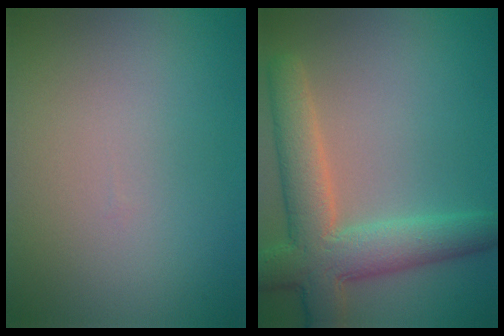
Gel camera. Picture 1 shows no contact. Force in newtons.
{"total": 6.9, "press": 6.9, "slide": 0.6}